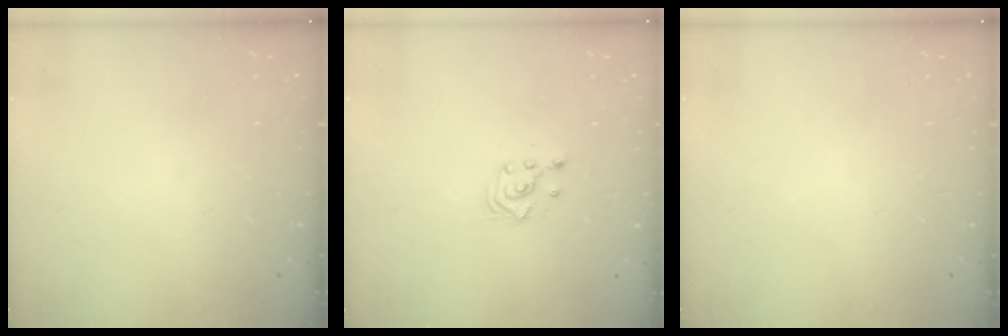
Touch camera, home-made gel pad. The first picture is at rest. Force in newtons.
{"total": 2.4, "press": 2.2, "slide": 0.8}
{"total": 0.0}